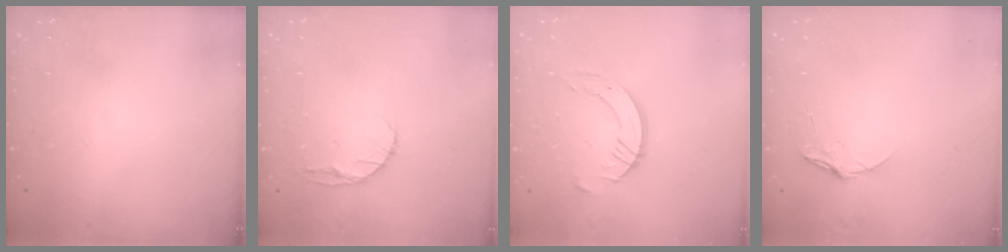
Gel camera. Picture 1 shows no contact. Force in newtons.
{"total": 5.8, "press": 5.7, "slide": 0.8}
{"total": 8.0, "press": 7.9, "slide": 0.7}
{"total": 5.3, "press": 5.2, "slide": 0.6}